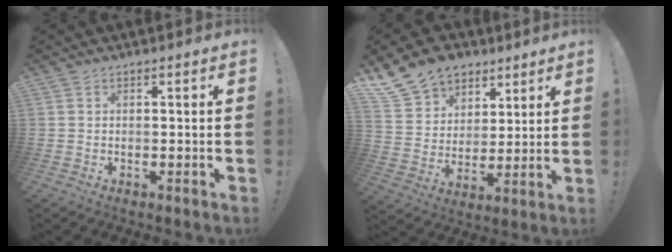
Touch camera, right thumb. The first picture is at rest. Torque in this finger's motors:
{"motor_torque": [0.09, 0.18, 0.78, 0.72, 0.00]}